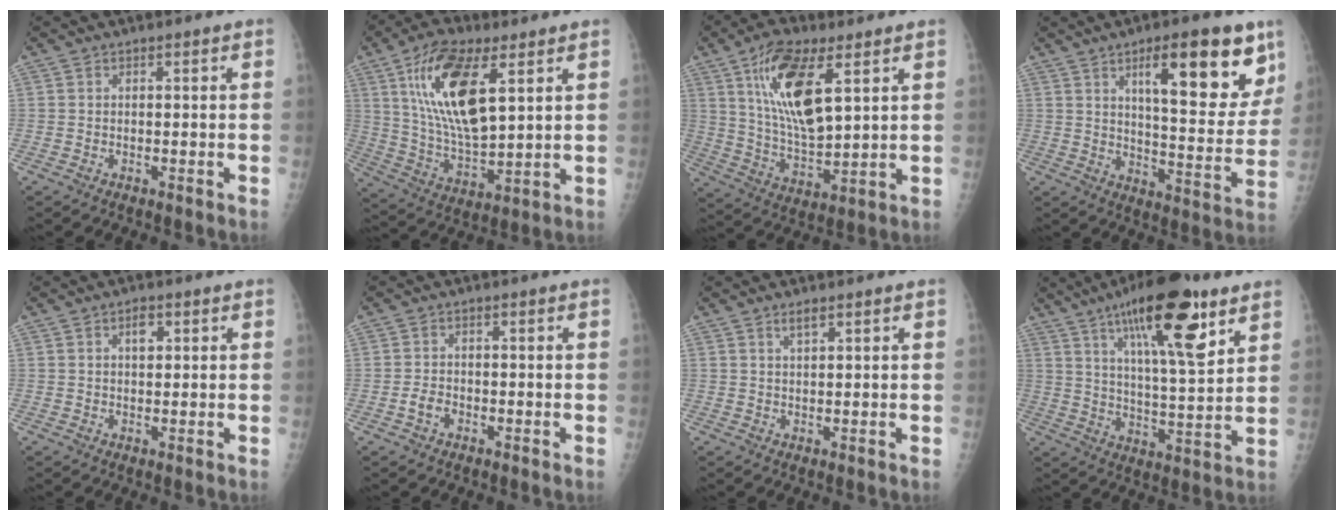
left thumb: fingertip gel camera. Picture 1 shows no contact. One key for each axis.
{"total": 18.2, "fx": 7.2, "fy": 7.5, "fz": 14.9, "tx": -0.264, "ty": -0.028, "tz": 0.137}
{"total": 15.9, "fx": 6.6, "fy": 6.3, "fz": 13.1, "tx": -0.226, "ty": -0.030, "tz": 0.127}
{"total": 19.0, "fx": 10.1, "fy": 6.0, "fz": 15.0, "tx": -0.168, "ty": -0.050, "tz": 0.152}
{"total": 2.9, "fx": 1.1, "fy": 1.8, "fz": 2.0, "tx": -0.022, "ty": -0.002, "tz": 0.016}
{"total": 2.8, "fx": -1.1, "fy": 2.0, "fz": 1.6, "tx": -0.027, "ty": 0.009, "tz": -0.020}
{"total": 2.2, "fx": 1.4, "fy": 0.7, "fz": 1.5, "tx": -0.024, "ty": -0.007, "tz": 0.028}
{"total": 19.5, "fx": 10.8, "fy": 5.2, "fz": 15.4, "tx": -0.226, "ty": -0.043, "tz": 0.176}